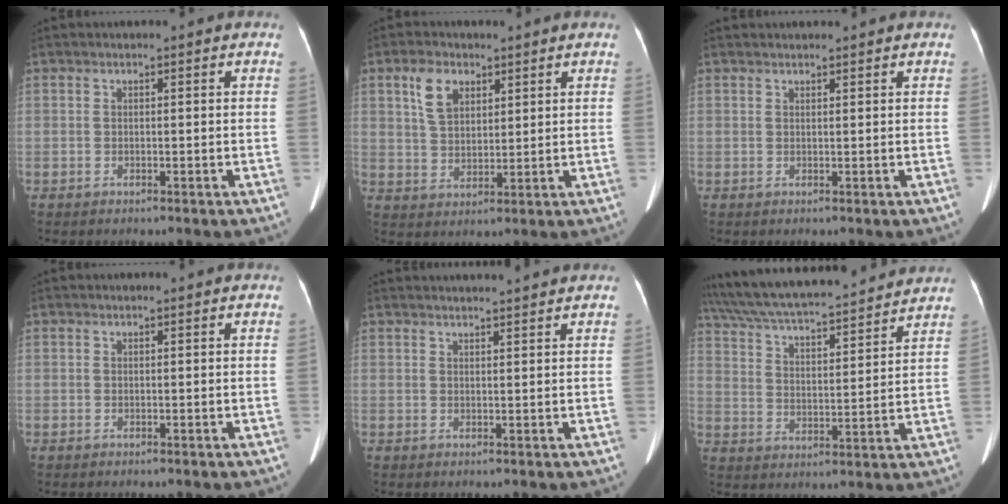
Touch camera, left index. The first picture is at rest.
{"total": 5.3, "force": [2.7, 3.2, 3.3], "torque": [-0.069, 0.007, 0.062]}
{"total": 3.0, "force": [2.9, 0.3, 1.0], "torque": [-0.009, 0.013, 0.036]}
{"total": 0.0}
{"total": 6.0, "force": [5.7, -0.4, 1.8], "torque": [-0.018, 0.011, 0.066]}
{"total": 22.3, "force": [20.3, 2.6, 9.0], "torque": [-0.160, 0.012, 0.302]}